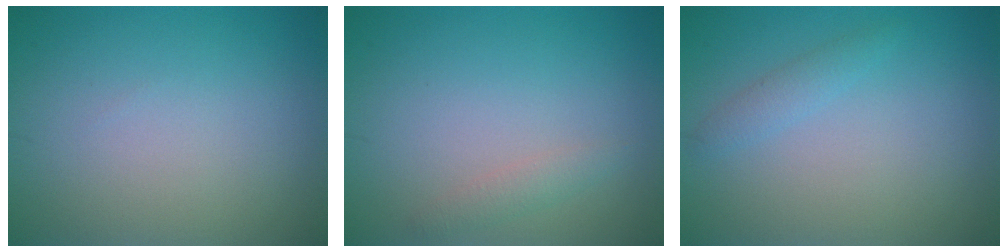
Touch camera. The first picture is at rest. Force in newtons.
{"total": 1.1, "press": 1.1, "slide": 0.1}
{"total": 1.3, "press": 1.3, "slide": 0.0}